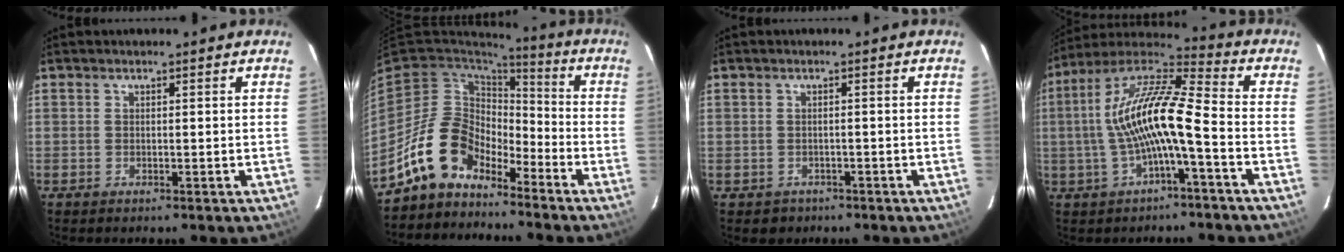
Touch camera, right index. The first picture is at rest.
{"total": 13.1, "force": [-9.8, 7.2, 4.9], "torque": [-0.098, 0.025, -0.182]}
{"total": 2.3, "force": [-1.1, 2.0, 0.1], "torque": [-0.007, 0.003, -0.012]}
{"total": 14.5, "force": [-2.2, 2.7, 14.1], "torque": [-0.271, 0.015, -0.045]}